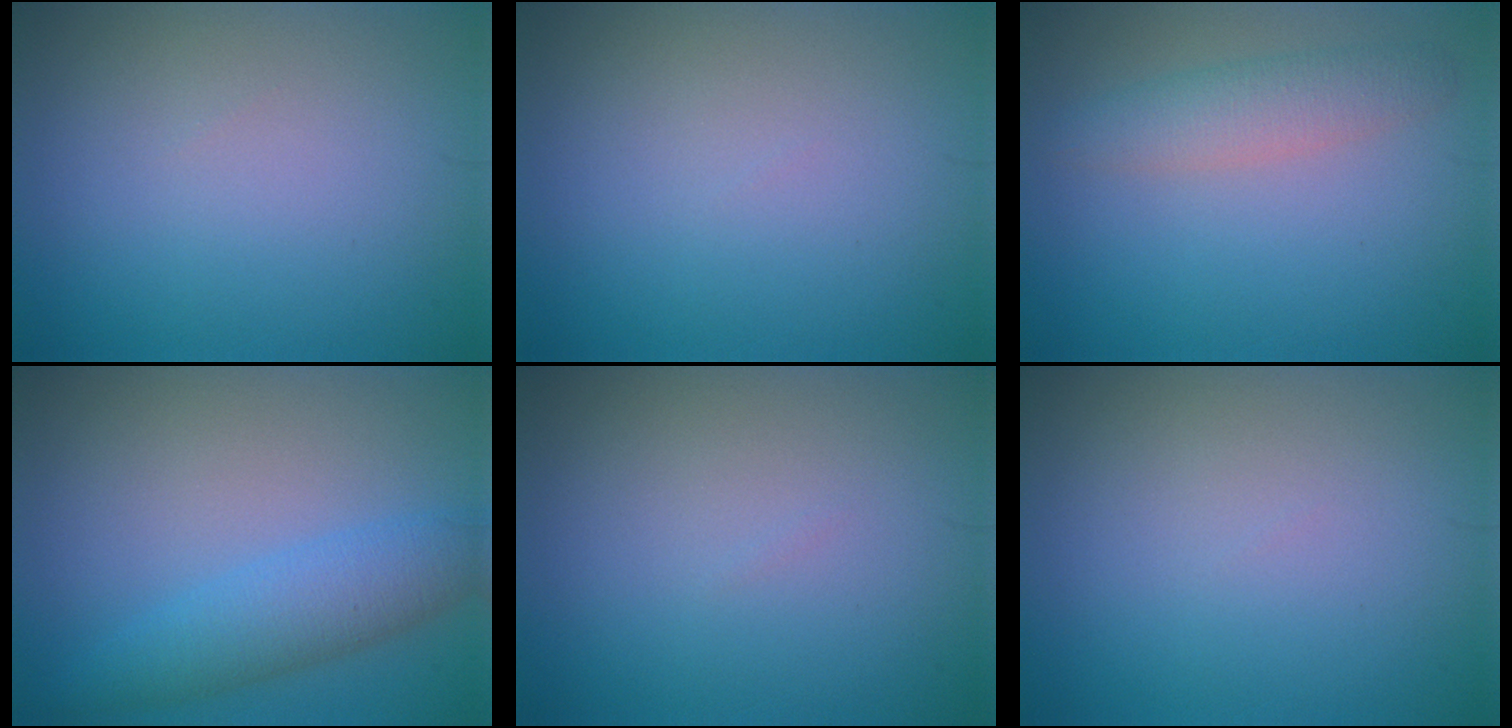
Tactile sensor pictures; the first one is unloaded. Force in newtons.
{"total": 0.0}
{"total": 2.8, "press": 2.8, "slide": 0.1}
{"total": 4.0, "press": 4.0, "slide": 0.1}
{"total": 0.0}
{"total": 0.0}